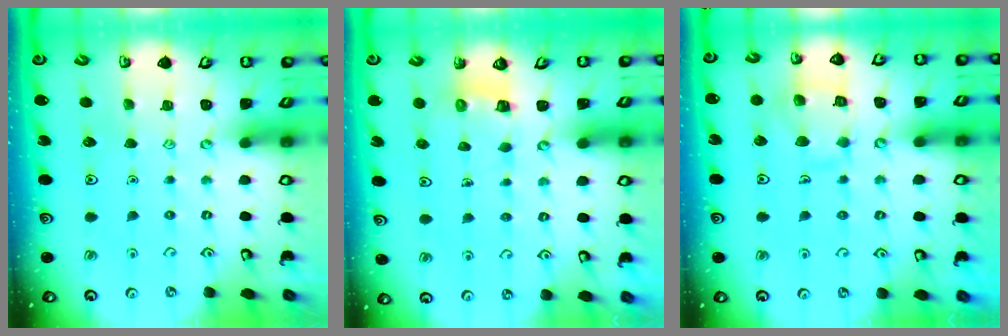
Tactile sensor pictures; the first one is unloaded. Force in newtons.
{"total": 3.1, "press": 3.1, "slide": 0.2}
{"total": 10.3, "press": 10.3, "slide": 0.9}